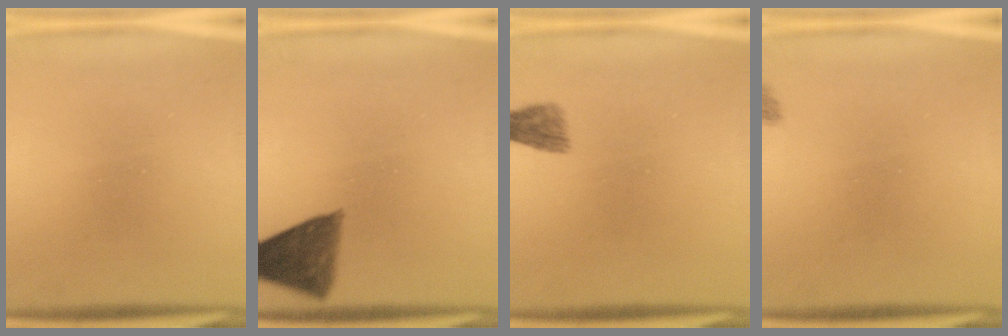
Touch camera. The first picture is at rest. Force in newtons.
{"total": 7.5}
{"total": 1.8}
{"total": 1.3}